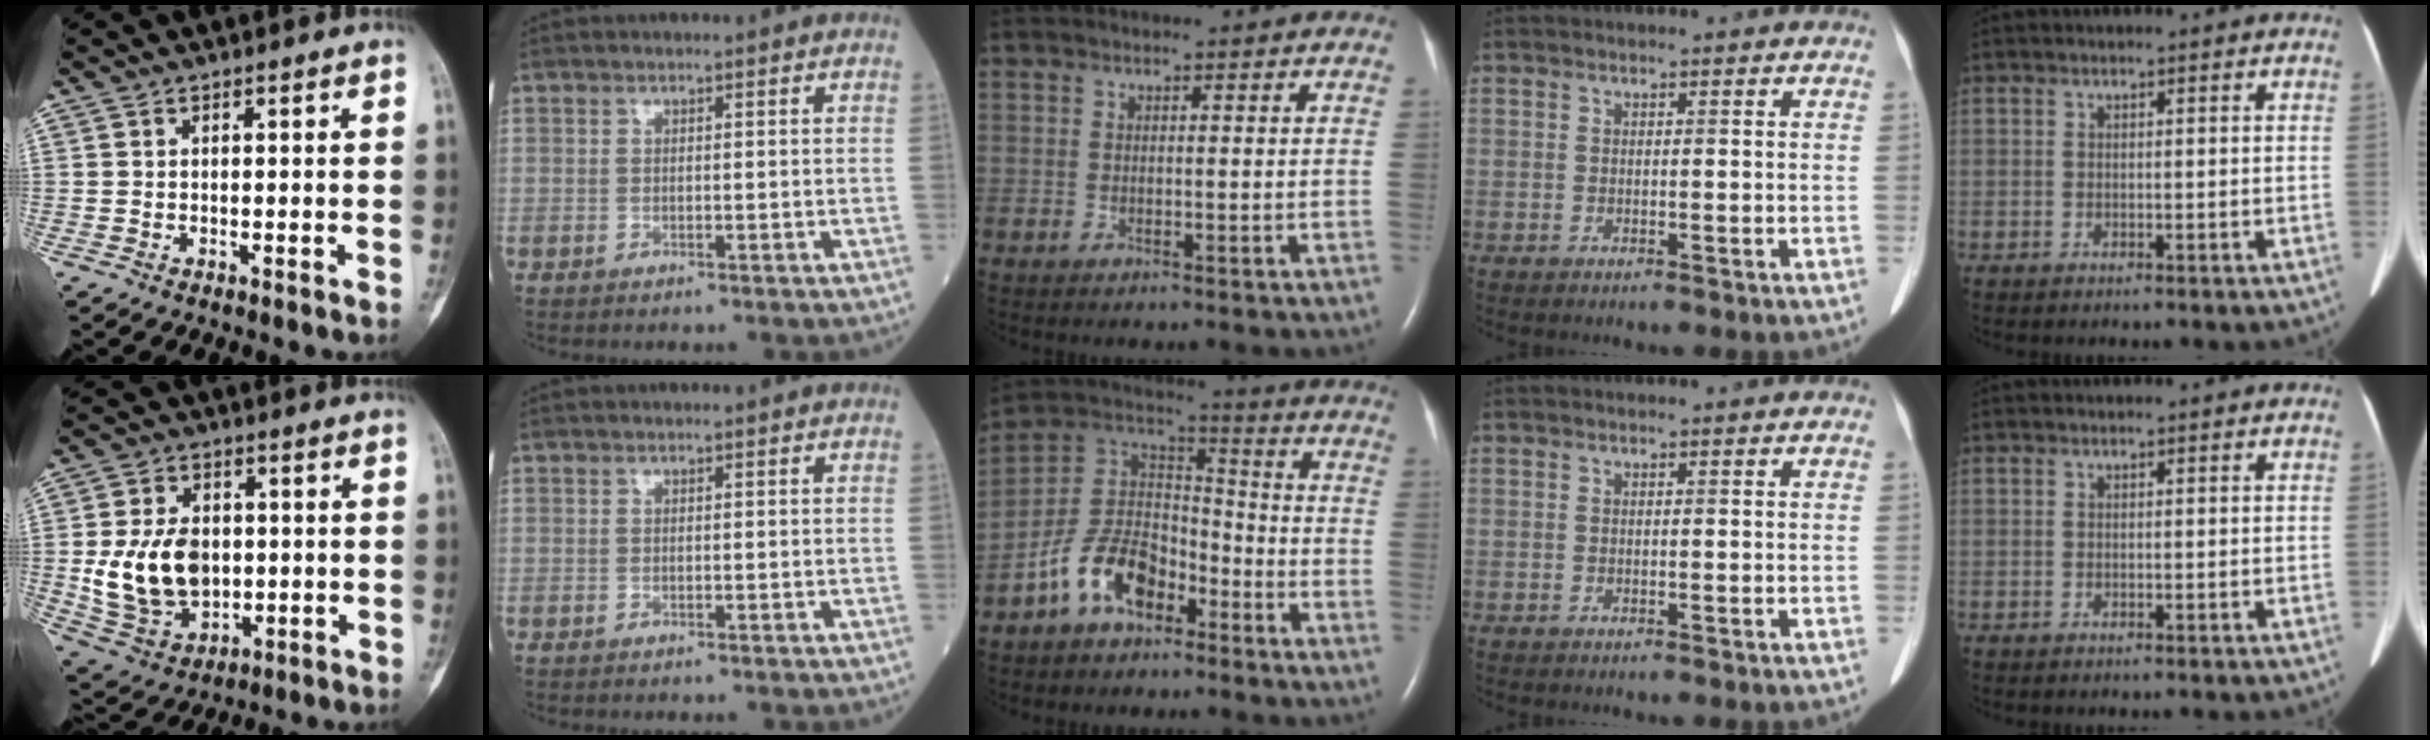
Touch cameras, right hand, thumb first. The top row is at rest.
{"thumb": {"total": 14.6, "force": [-0.2, 10.4, 10.3], "torque": [-0.164, -0.003, 0.015]}, "middle": {"total": 11.7, "force": [-6.9, 6.4, 6.9], "torque": [-0.152, 0.024, -0.133]}}